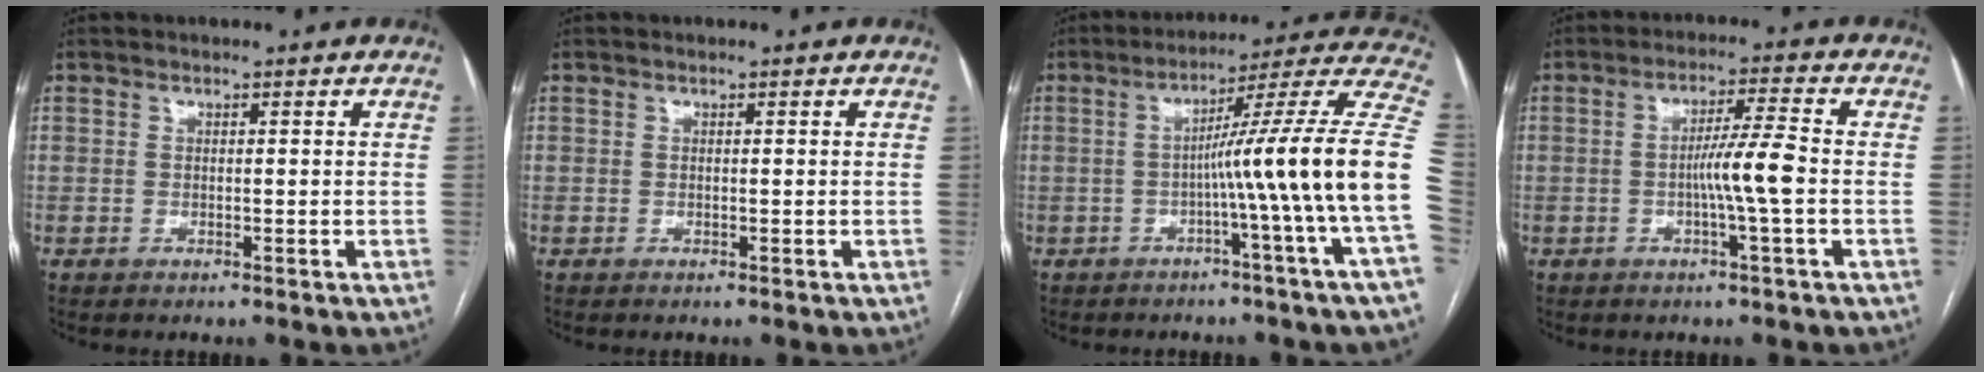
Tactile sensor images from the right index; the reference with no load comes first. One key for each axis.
{"total": 0.0}
{"total": 18.1, "fx": -3.0, "fy": -3.2, "fz": 17.5, "tx": -0.208, "ty": 0.021, "tz": -0.057}
{"total": 6.1, "fx": -1.2, "fy": -0.7, "fz": 5.9, "tx": -0.104, "ty": 0.005, "tz": -0.023}